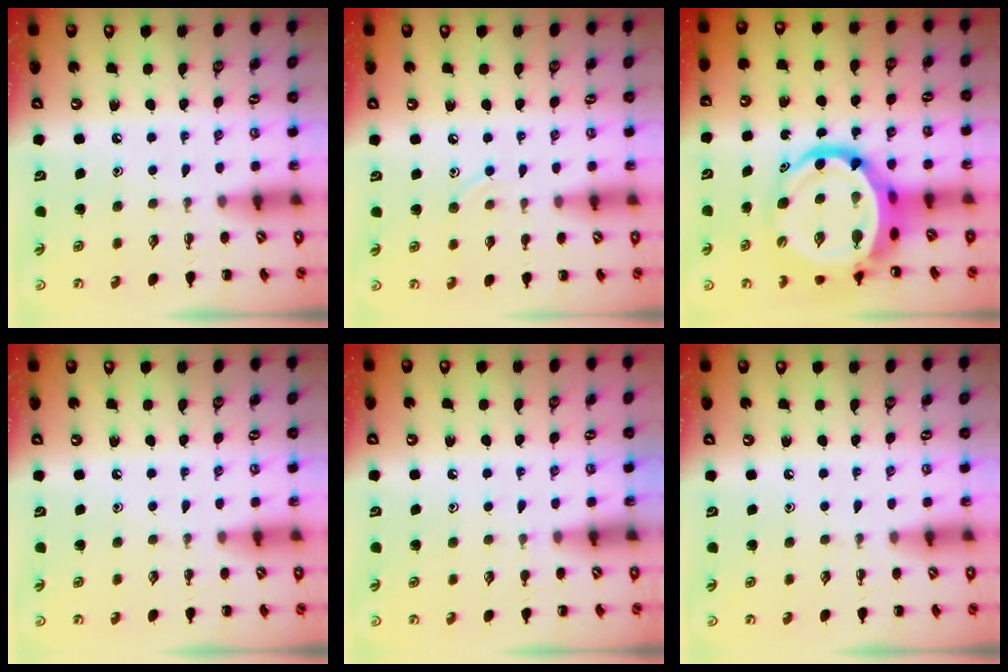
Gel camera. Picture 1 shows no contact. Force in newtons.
{"total": 5.4, "press": 5.1, "slide": 1.8}
{"total": 13.2, "press": 12.7, "slide": 3.6}
{"total": 0.0}
{"total": 3.3, "press": 3.1, "slide": 1.2}
{"total": 0.0}